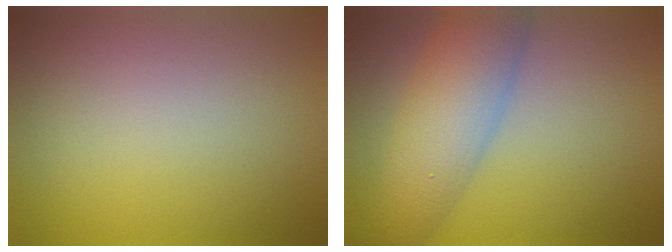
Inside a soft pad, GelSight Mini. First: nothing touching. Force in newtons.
{"total": 6.7, "press": 6.7, "slide": 0.3}